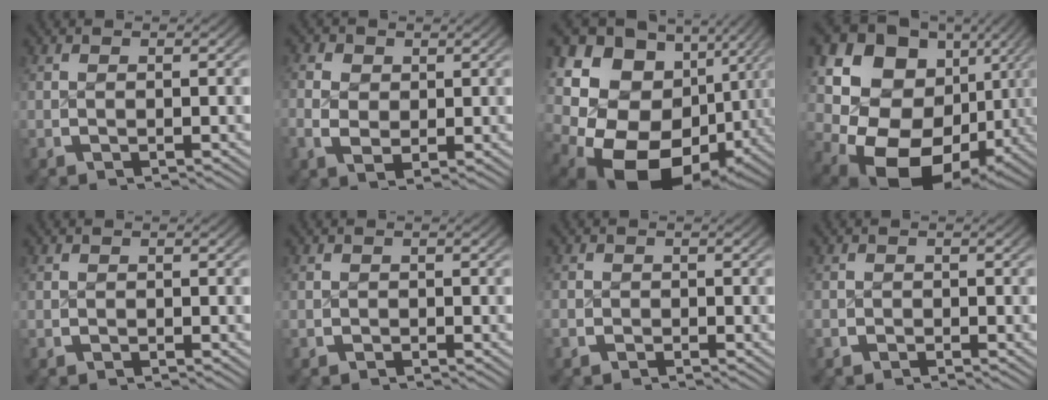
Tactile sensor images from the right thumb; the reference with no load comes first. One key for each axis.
{"total": 3.6, "fx": -0.2, "fy": 3.0, "fz": 2.0, "tx": -0.044, "ty": -0.015, "tz": 0.000}
{"total": 22.0, "fx": -2.6, "fy": 16.4, "fz": 14.4, "tx": -0.275, "ty": -0.065, "tz": -0.020}
{"total": 20.7, "fx": -0.9, "fy": 15.9, "fz": 13.2, "tx": -0.272, "ty": -0.059, "tz": 0.004}
{"total": 0.0}
{"total": 0.7, "fx": -0.5, "fy": 0.3, "fz": -0.4, "tx": 0.006, "ty": 0.003, "tz": -0.012}
{"total": 1.2, "fx": -0.9, "fy": 0.8, "fz": -0.2, "tx": 0.002, "ty": 0.001, "tz": -0.019}
{"total": 1.0, "fx": -0.7, "fy": 0.6, "fz": -0.4, "tx": 0.005, "ty": 0.001, "tz": -0.015}